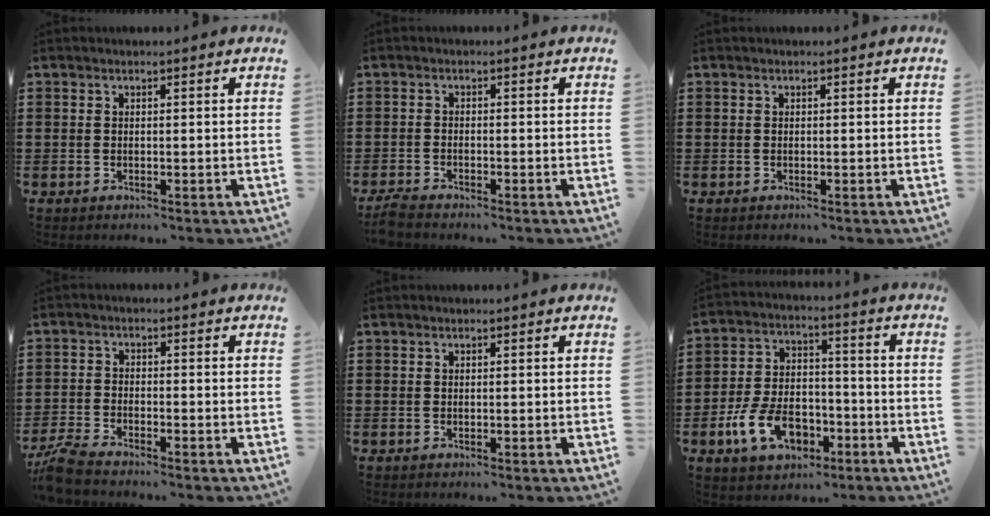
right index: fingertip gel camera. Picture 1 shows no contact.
{"total": 2.0, "force": [-2.0, 0.0, 0.3], "torque": [-0.013, -0.001, -0.042]}
{"total": 0.0}
{"total": 3.6, "force": [-3.5, -0.1, 0.9], "torque": [-0.044, -0.012, -0.076]}
{"total": 0.0}
{"total": 9.4, "force": [-4.3, 6.0, 5.9], "torque": [-0.125, 0.009, -0.081]}